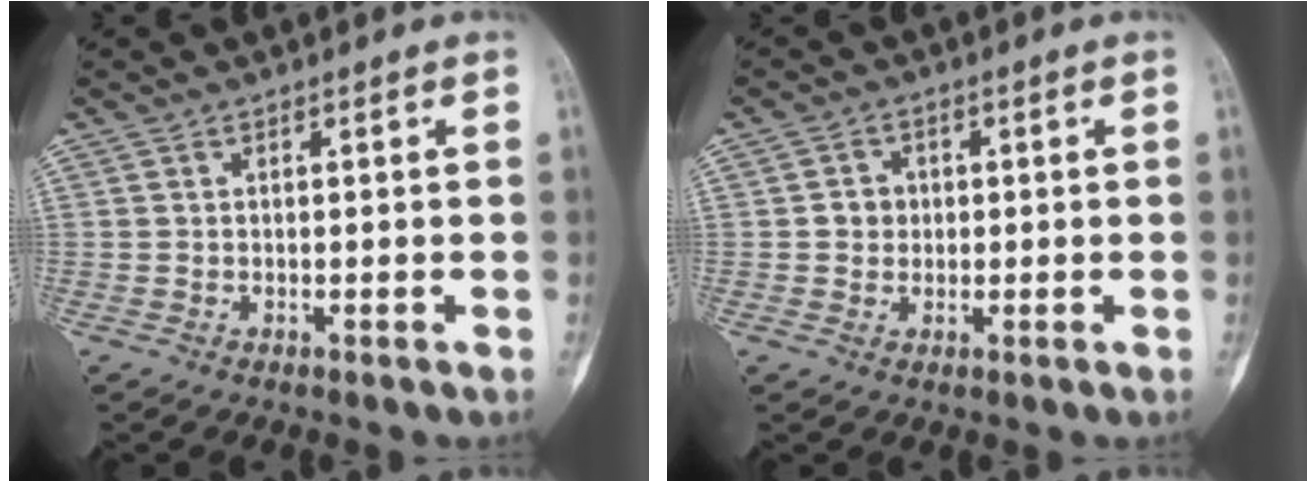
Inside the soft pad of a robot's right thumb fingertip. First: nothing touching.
{"total": 3.2, "force": [0.2, 2.9, 1.1], "torque": [0.003, 0.006, -0.001]}